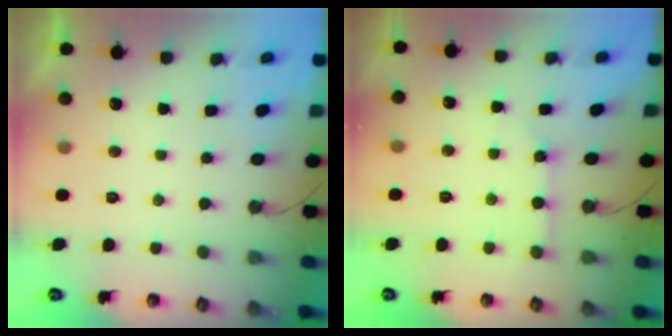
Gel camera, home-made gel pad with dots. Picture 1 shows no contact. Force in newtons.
{"total": 2.6, "press": 2.6, "slide": 0.4}